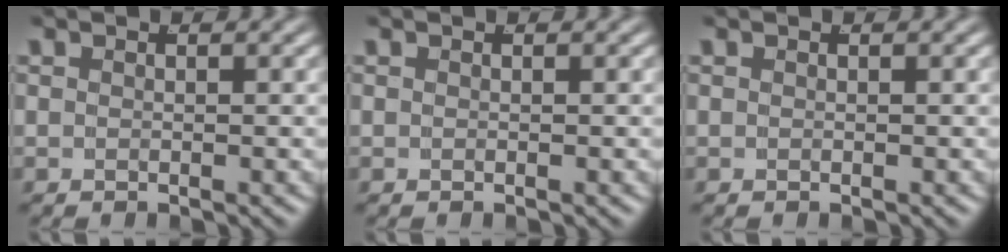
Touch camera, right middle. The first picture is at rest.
{"total": 0.0}
{"total": 0.0}